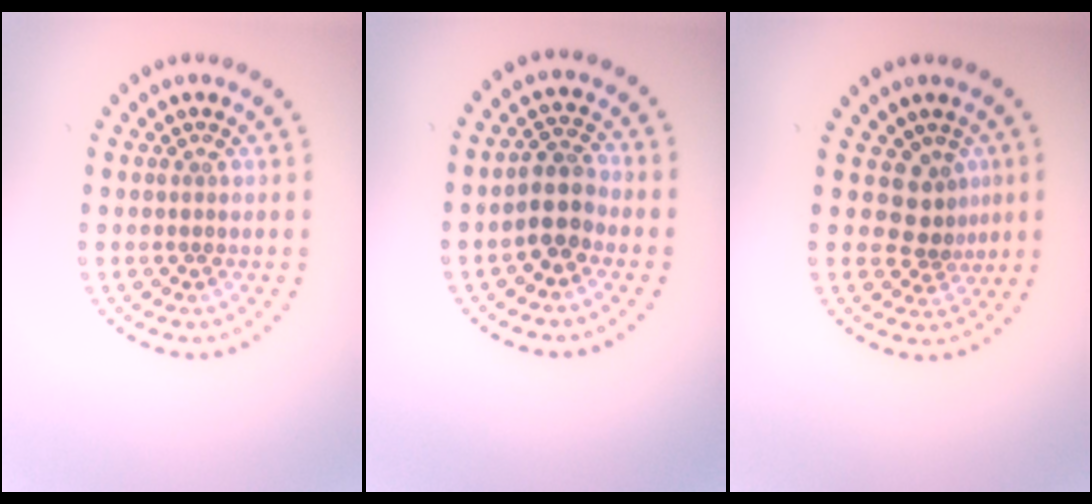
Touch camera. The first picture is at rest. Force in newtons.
{"total": 2.8, "press": 2.5, "slide": 1.1}
{"total": 2.6, "press": 1.8, "slide": 1.9}